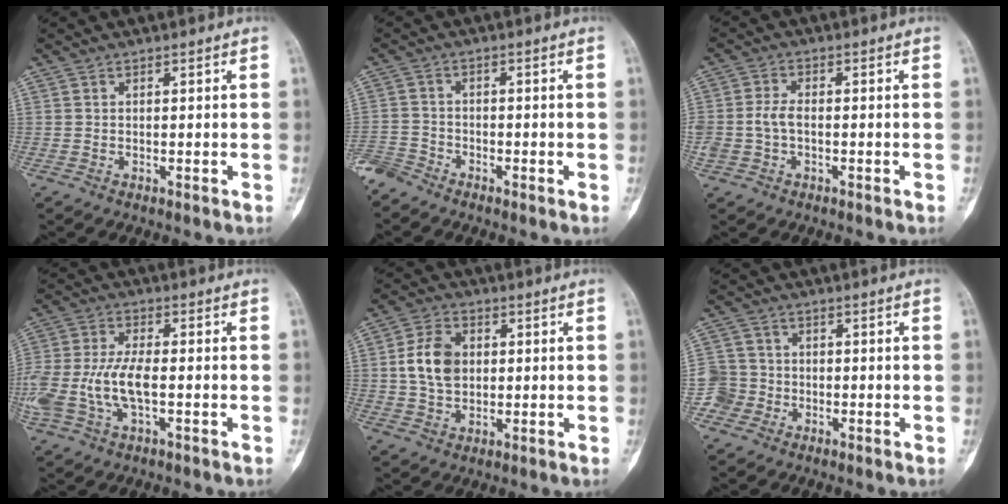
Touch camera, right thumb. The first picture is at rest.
{"total": 3.7, "force": [-3.5, 1.2, 0.1], "torque": [-0.007, -0.001, -0.079]}
{"total": 4.4, "force": [-0.7, 2.9, 3.3], "torque": [-0.076, 0.015, -0.015]}
{"total": 12.7, "force": [-2.3, 6.0, 11.0], "torque": [-0.256, 0.016, -0.040]}
{"total": 8.8, "force": [1.0, 6.4, 6.0], "torque": [-0.096, 0.005, 0.016]}
{"total": 4.7, "force": [-1.7, 4.4, 0.2], "torque": [0.020, 0.018, -0.038]}